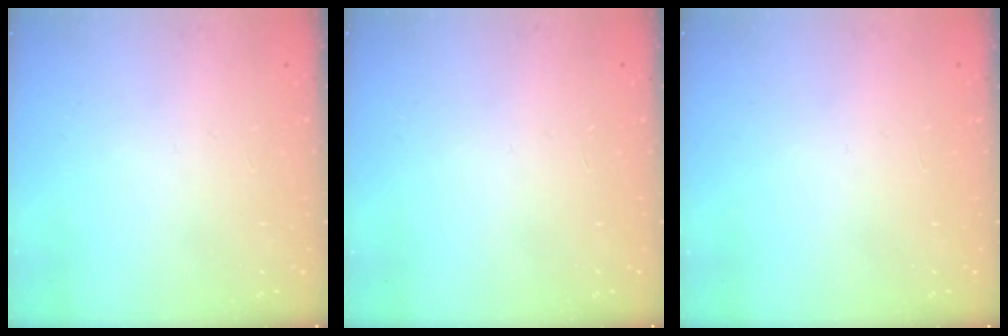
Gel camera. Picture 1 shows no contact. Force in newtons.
{"total": 0.0}
{"total": 0.0}